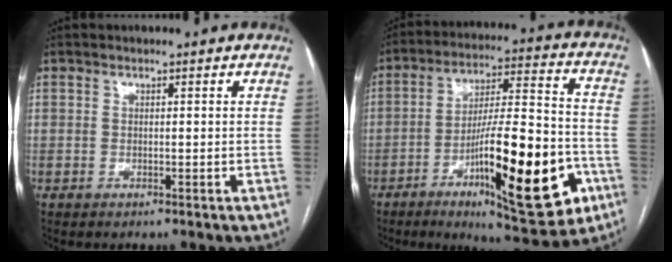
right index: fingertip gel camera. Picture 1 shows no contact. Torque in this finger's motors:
{"motor_torque": [2.14, 0.00, 0.49, 0.11]}